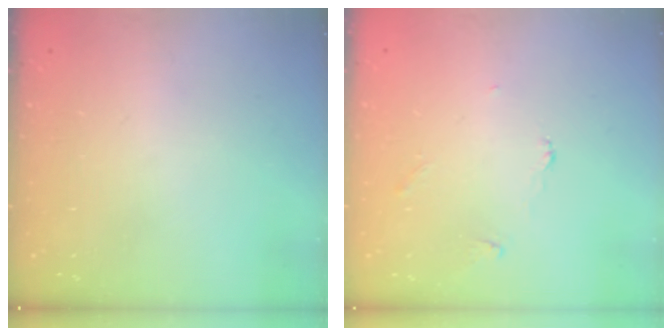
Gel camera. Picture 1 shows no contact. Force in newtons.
{"total": 2.5, "press": 2.5, "slide": 0.3}